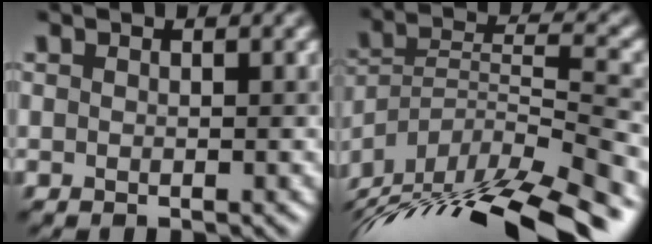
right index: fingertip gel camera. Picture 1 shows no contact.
{"total": 15.1, "force": [-12.1, 3.0, 8.6], "torque": [-0.131, 0.028, -0.186]}